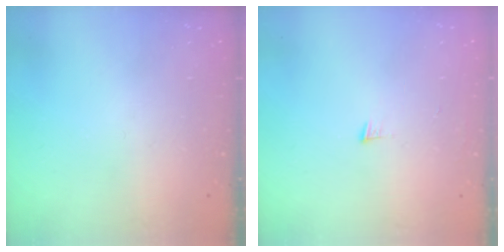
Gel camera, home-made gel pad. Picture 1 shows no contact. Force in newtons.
{"total": 3.6, "press": 3.6, "slide": 0.5}